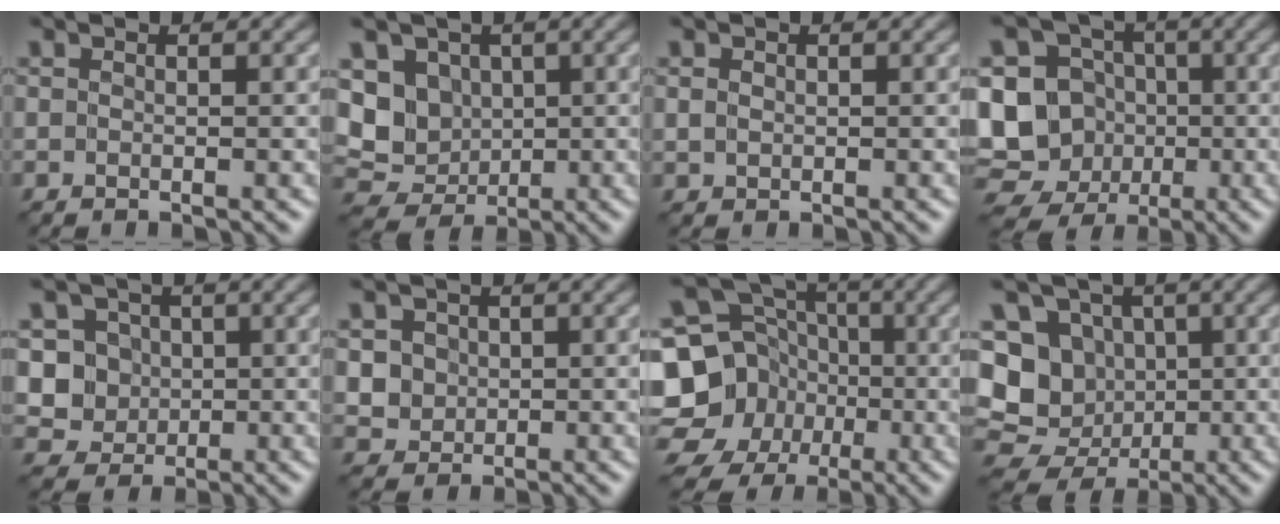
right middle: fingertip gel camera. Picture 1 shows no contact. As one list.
[{"total": 4.8, "force": [0.8, 4.4, 1.9], "torque": [-0.026, -0.001, 0.006]}, {"total": 0.7, "force": [0.3, 0.6, 0.1], "torque": [0.000, 0.001, 0.003]}, {"total": 10.9, "force": [-1.4, 10.1, 3.9], "torque": [-0.076, 0.010, -0.046]}, {"total": 4.9, "force": [0.7, 4.6, 1.5], "torque": [-0.011, 0.016, 0.007]}, {"total": 3.7, "force": [1.0, 3.3, 1.1], "torque": [-0.013, 0.016, 0.018]}, {"total": 12.9, "force": [-3.5, 11.8, 3.8], "torque": [-0.093, 0.003, -0.078]}, {"total": 10.1, "force": [-0.1, 9.4, 3.9], "torque": [-0.072, 0.030, -0.036]}]